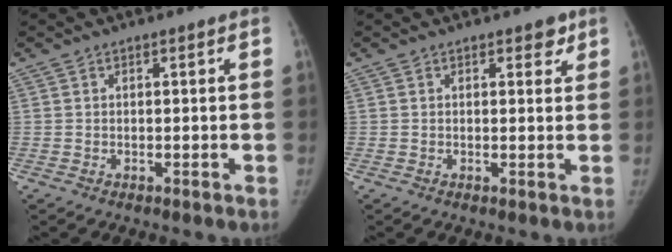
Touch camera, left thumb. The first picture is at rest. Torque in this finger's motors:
{"motor_torque": [0.21, -0.08, 0.52, -0.45, 0.02]}